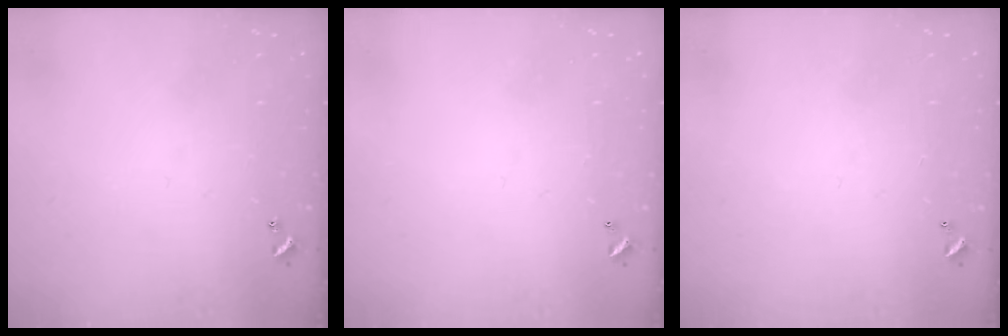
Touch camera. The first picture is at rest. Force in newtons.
{"total": 2.8, "press": 2.8, "slide": 0.1}
{"total": 3.0, "press": 3.0, "slide": 0.1}